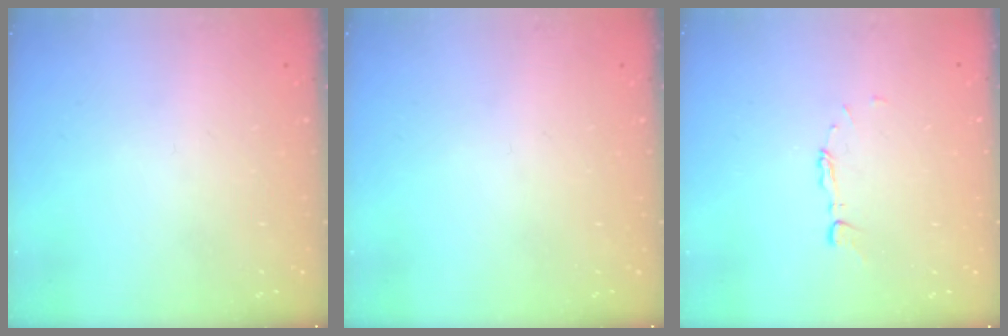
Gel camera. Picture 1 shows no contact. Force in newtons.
{"total": 0.0}
{"total": 4.8, "press": 4.8, "slide": 0.4}